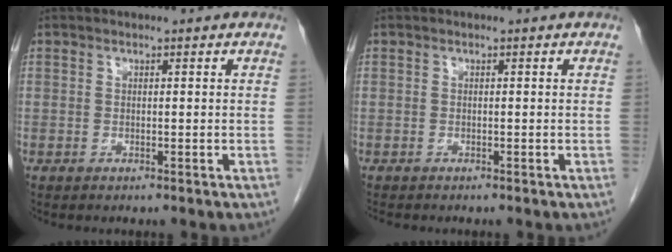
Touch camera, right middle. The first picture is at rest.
{"total": 0.8, "force": [-0.7, 0.1, 0.2], "torque": [-0.009, -0.003, -0.012]}